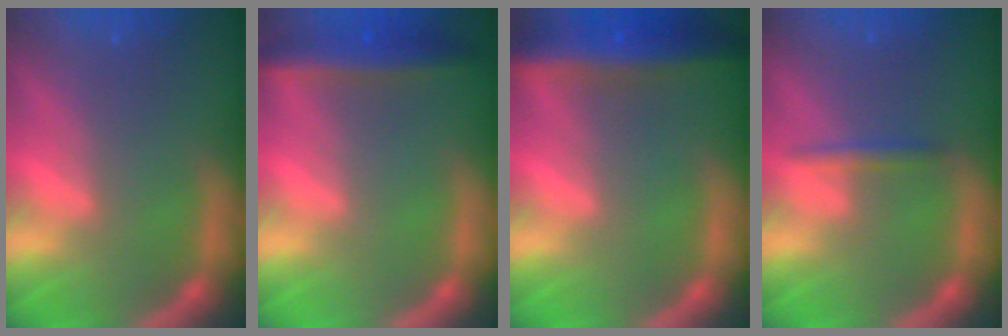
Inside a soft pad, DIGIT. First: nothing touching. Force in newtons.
{"total": 4.5}
{"total": 7.5}
{"total": 1.4}